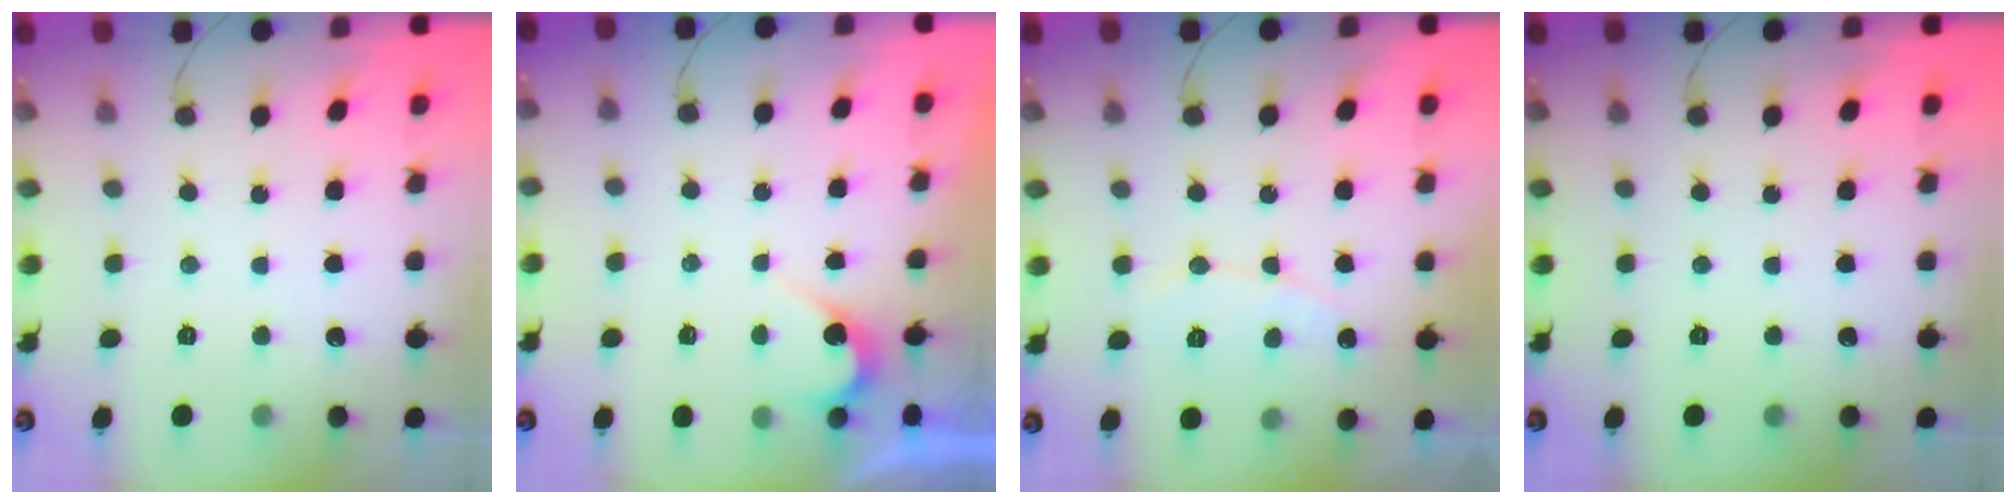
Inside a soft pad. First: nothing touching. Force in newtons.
{"total": 3.1, "press": 3.1, "slide": 0.2}
{"total": 5.5, "press": 5.5, "slide": 0.3}
{"total": 0.0}